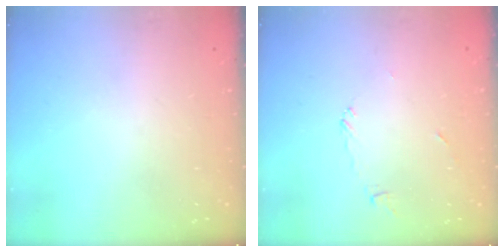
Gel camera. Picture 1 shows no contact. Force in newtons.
{"total": 4.3, "press": 4.3, "slide": 0.2}